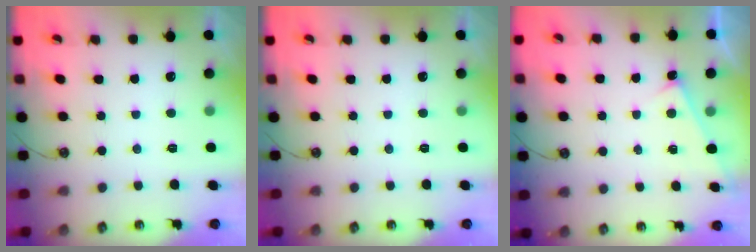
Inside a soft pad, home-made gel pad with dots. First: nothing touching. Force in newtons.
{"total": 0.0}
{"total": 7.0, "press": 7.0, "slide": 0.2}